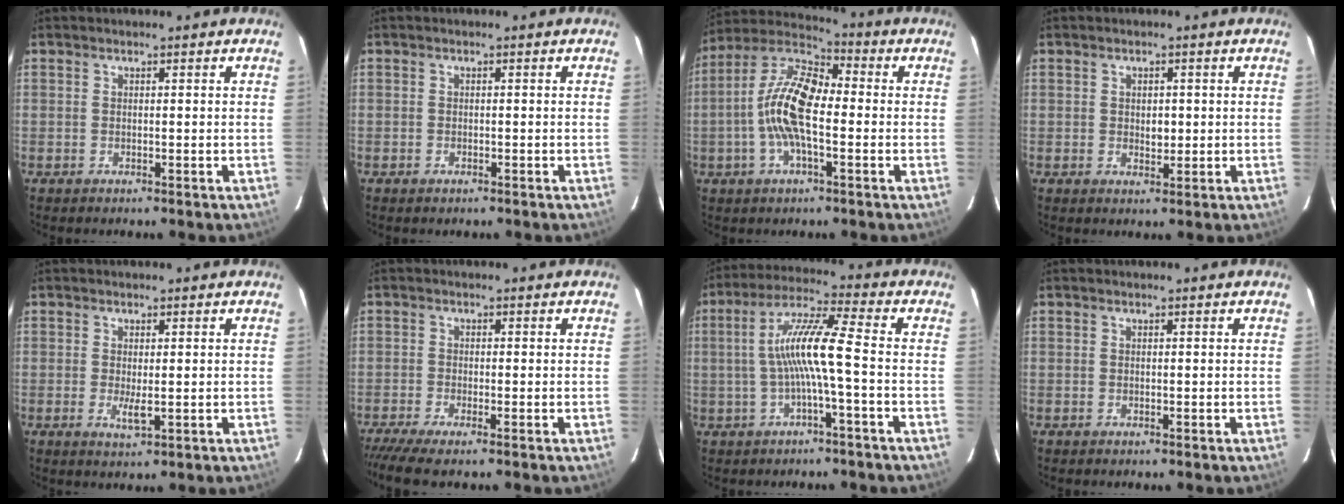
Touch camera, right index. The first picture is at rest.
{"total": 1.0, "force": [-0.6, 0.7, 0.3], "torque": [-0.005, -0.001, -0.008]}
{"total": 13.4, "force": [-1.9, 5.2, 12.2], "torque": [-0.246, 0.013, -0.048]}
{"total": 2.5, "force": [0.1, 1.8, 1.7], "torque": [-0.026, 0.002, 0.002]}
{"total": 2.8, "force": [-0.3, 0.8, 2.7], "torque": [-0.050, -0.009, -0.003]}
{"total": 5.4, "force": [-4.4, 0.0, 3.1], "torque": [-0.077, -0.025, -0.085]}
{"total": 9.6, "force": [-1.5, -0.2, 9.4], "torque": [-0.190, 0.014, -0.025]}
{"total": 0.0}